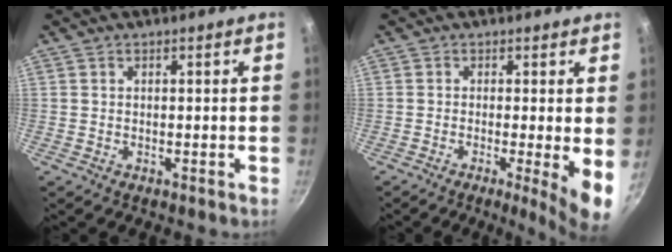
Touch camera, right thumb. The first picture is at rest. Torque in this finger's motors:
{"motor_torque": [-0.18, 0.51, 0.00, -0.04, 0.05]}